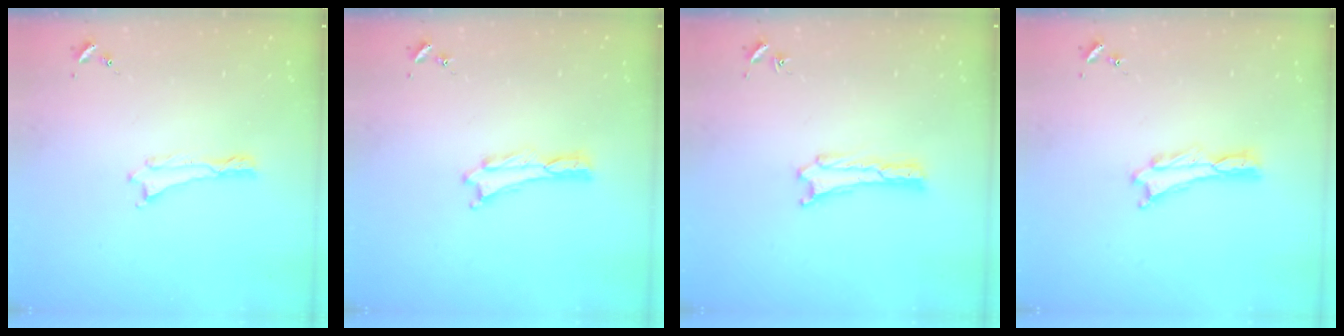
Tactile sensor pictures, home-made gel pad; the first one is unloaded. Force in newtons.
{"total": 0.0}
{"total": 0.0}
{"total": 0.0}